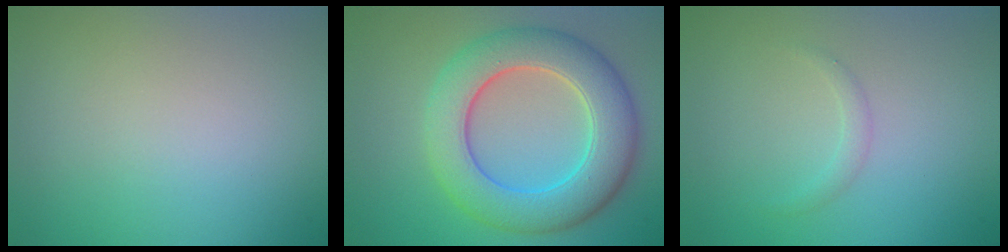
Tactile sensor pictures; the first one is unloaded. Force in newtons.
{"total": 8.3, "press": 8.3, "slide": 0.6}
{"total": 0.9, "press": 0.9, "slide": 0.0}